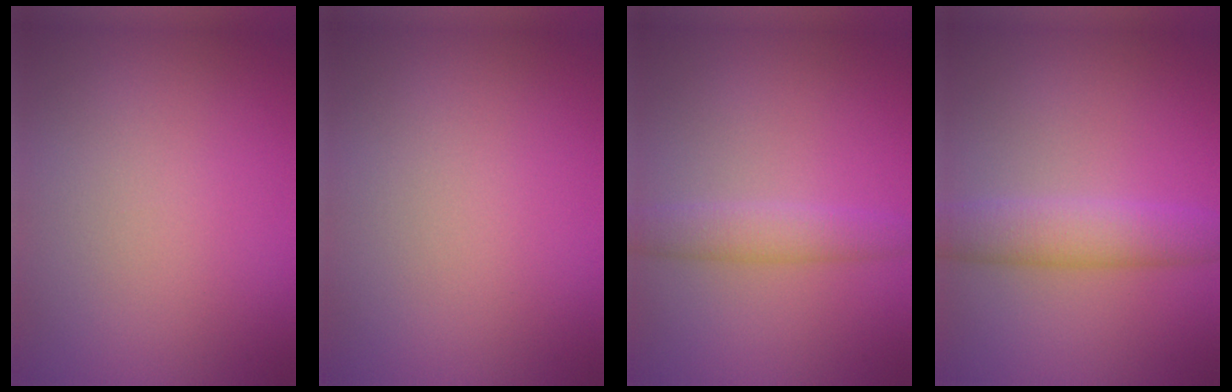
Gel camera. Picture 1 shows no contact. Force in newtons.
{"total": 0.0}
{"total": 2.8, "press": 2.8, "slide": 0.1}
{"total": 4.4, "press": 4.4, "slide": 0.1}